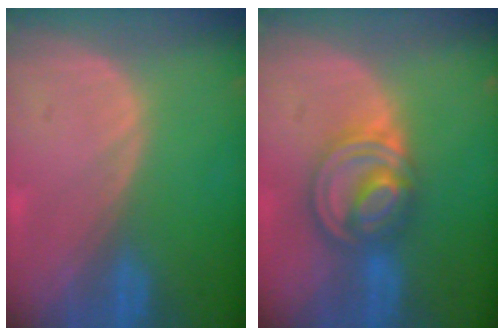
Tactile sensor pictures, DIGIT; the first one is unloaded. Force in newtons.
{"total": 8.0, "press": 6.9, "slide": 3.9}